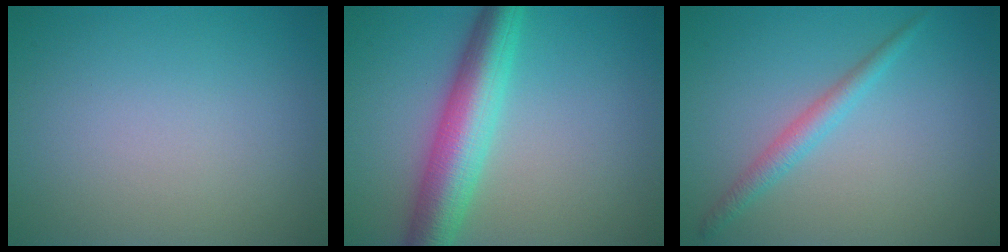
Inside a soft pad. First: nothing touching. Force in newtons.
{"total": 6.7, "press": 6.7, "slide": 0.3}
{"total": 2.0, "press": 2.0, "slide": 0.0}